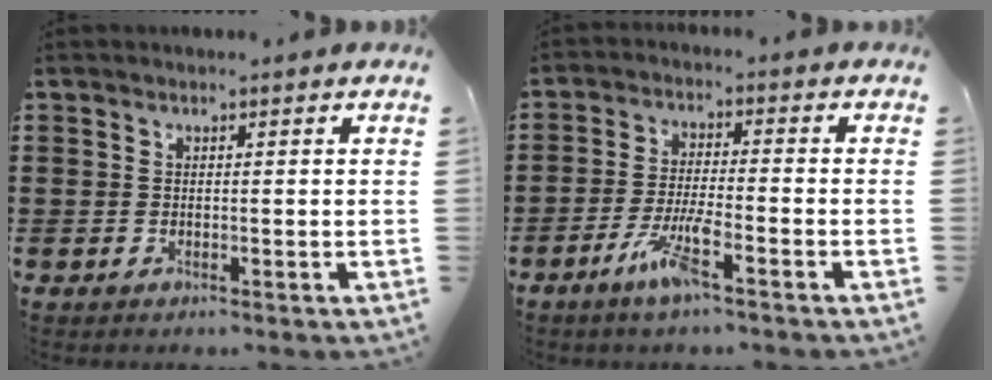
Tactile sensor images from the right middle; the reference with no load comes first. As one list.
[{"total": 6.0, "force": [-3.6, 0.7, 4.7], "torque": [-0.102, -0.010, -0.069]}]